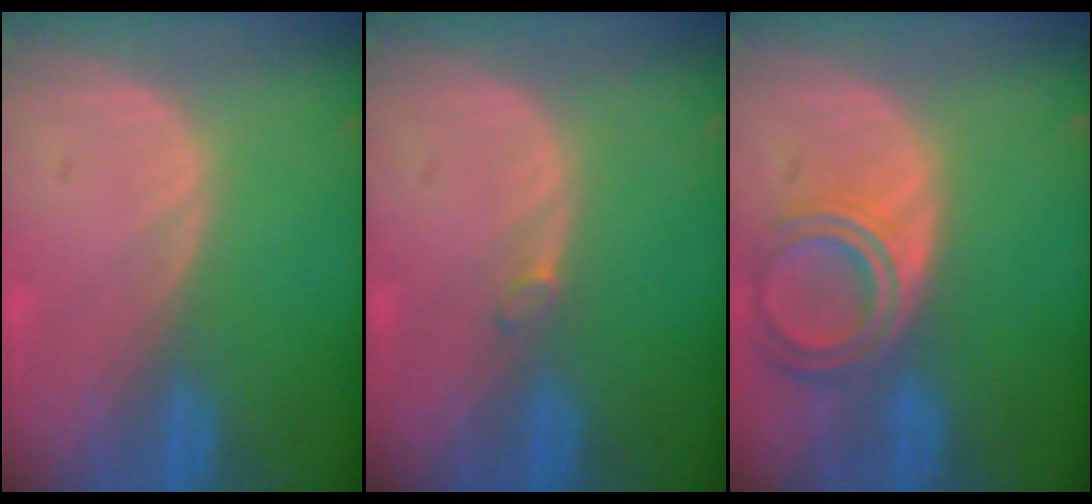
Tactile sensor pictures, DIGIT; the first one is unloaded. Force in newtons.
{"total": 0.9, "press": 0.8, "slide": 0.2}
{"total": 6.6, "press": 5.9, "slide": 3.0}